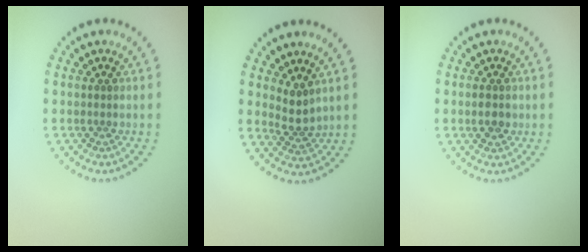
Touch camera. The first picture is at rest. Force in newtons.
{"total": 2.2, "press": 1.6, "slide": 1.5}
{"total": 1.6, "press": 1.6, "slide": 0.1}